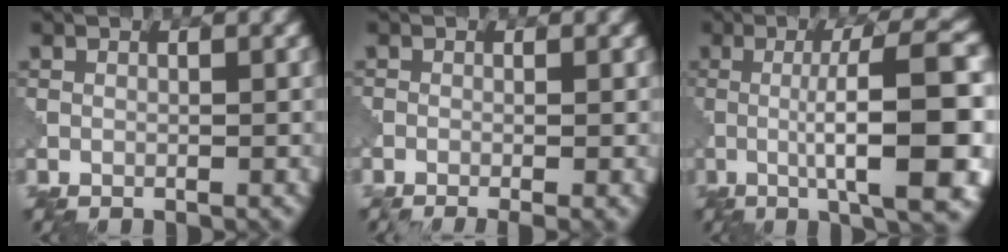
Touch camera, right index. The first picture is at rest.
{"total": 3.3, "force": [-0.8, 1.6, 2.7], "torque": [-0.015, 0.001, -0.015]}
{"total": 12.2, "force": [-1.5, 2.6, 11.8], "torque": [-0.142, 0.016, -0.020]}